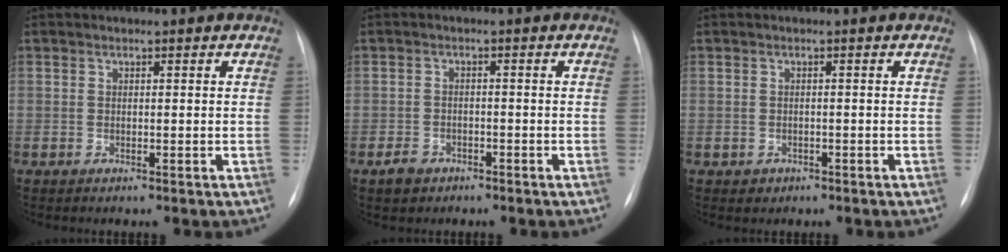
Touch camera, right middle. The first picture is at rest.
{"total": 2.3, "force": [-1.0, 2.0, 0.7], "torque": [-0.019, 0.005, -0.010]}
{"total": 1.2, "force": [-0.6, 1.1, 0.1], "torque": [-0.001, 0.004, -0.006]}